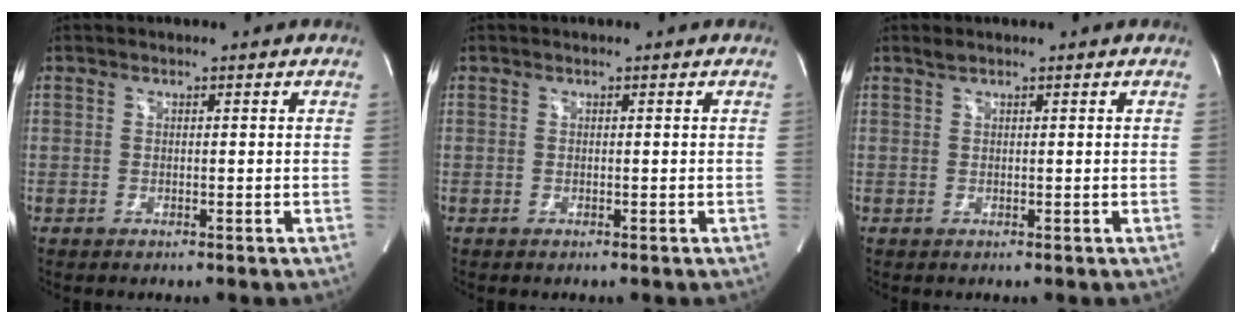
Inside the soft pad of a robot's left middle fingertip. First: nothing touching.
{"total": 0.0}
{"total": 0.7, "force": [0.6, 0.0, 0.3], "torque": [-0.011, 0.006, 0.016]}